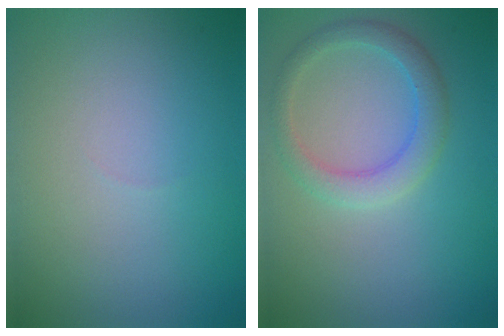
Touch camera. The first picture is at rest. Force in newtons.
{"total": 2.9, "press": 2.9, "slide": 0.1}